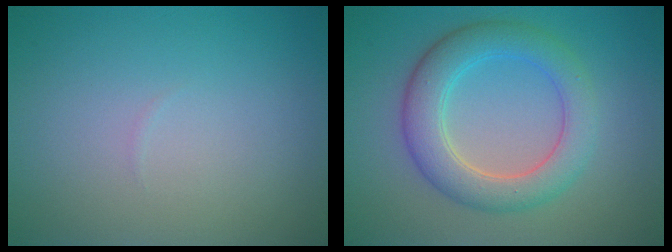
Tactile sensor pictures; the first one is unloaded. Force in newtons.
{"total": 5.4, "press": 5.4, "slide": 0.3}